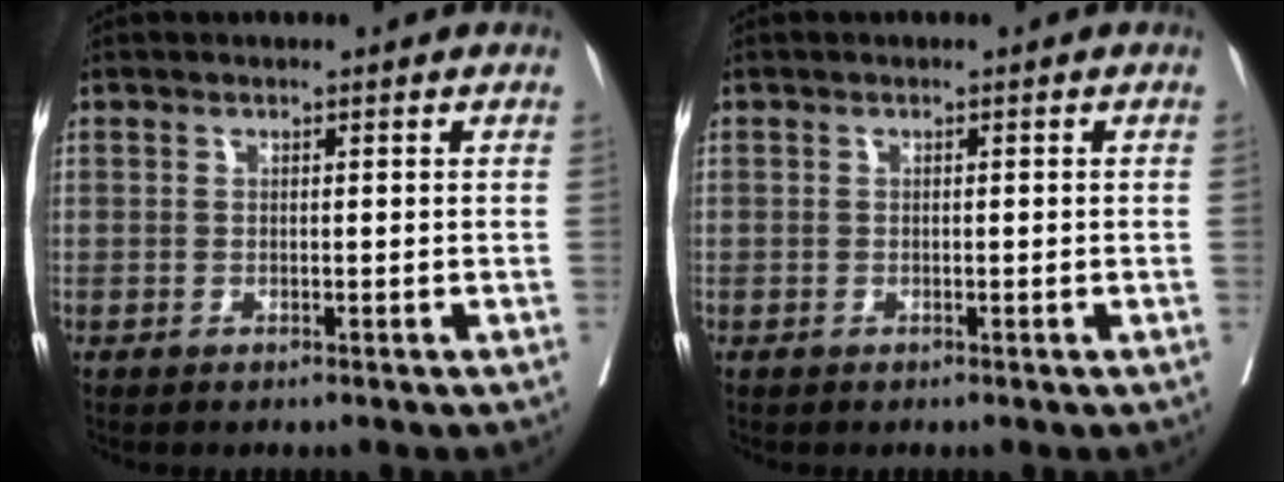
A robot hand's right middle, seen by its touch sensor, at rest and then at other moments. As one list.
[{"total": 1.0, "force": [-0.2, 0.0, 1.0], "torque": [-0.018, 0.004, 0.000]}]